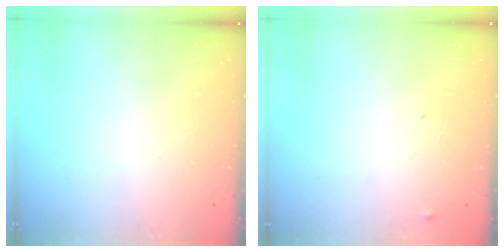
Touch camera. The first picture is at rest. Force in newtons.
{"total": 8.1, "press": 8.1, "slide": 0.6}